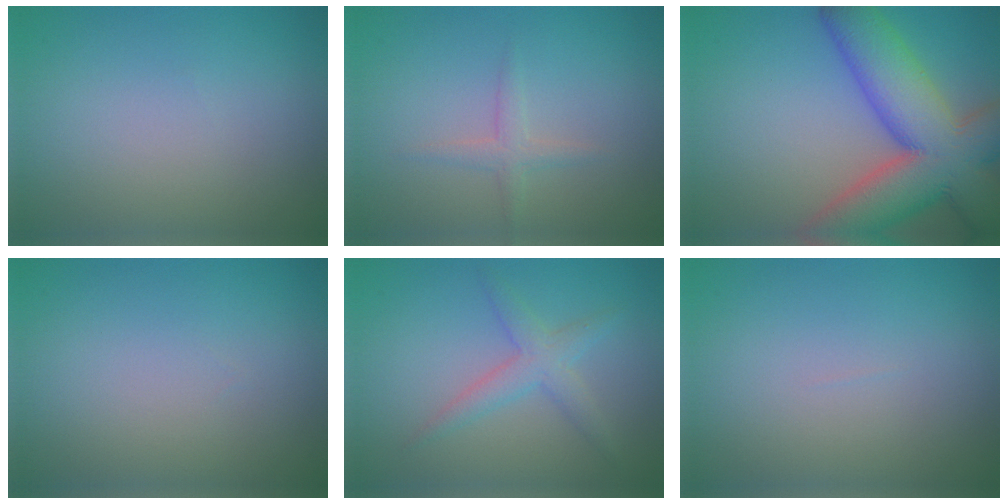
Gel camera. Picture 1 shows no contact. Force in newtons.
{"total": 1.4, "press": 1.4, "slide": 0.1}
{"total": 12.9, "press": 12.9, "slide": 0.7}
{"total": 0.0}
{"total": 2.5, "press": 2.5, "slide": 0.1}
{"total": 0.0}